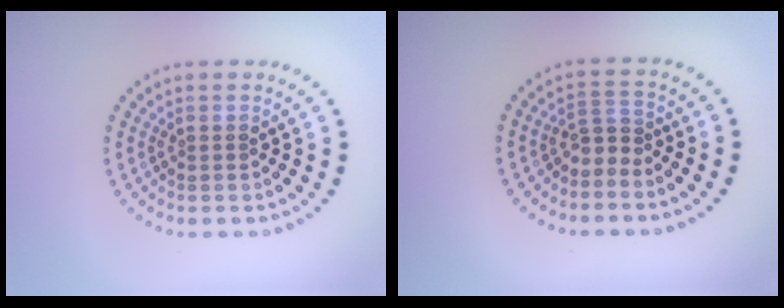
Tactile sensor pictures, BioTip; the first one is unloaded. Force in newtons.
{"total": 1.9, "press": 1.1, "slide": 1.5}